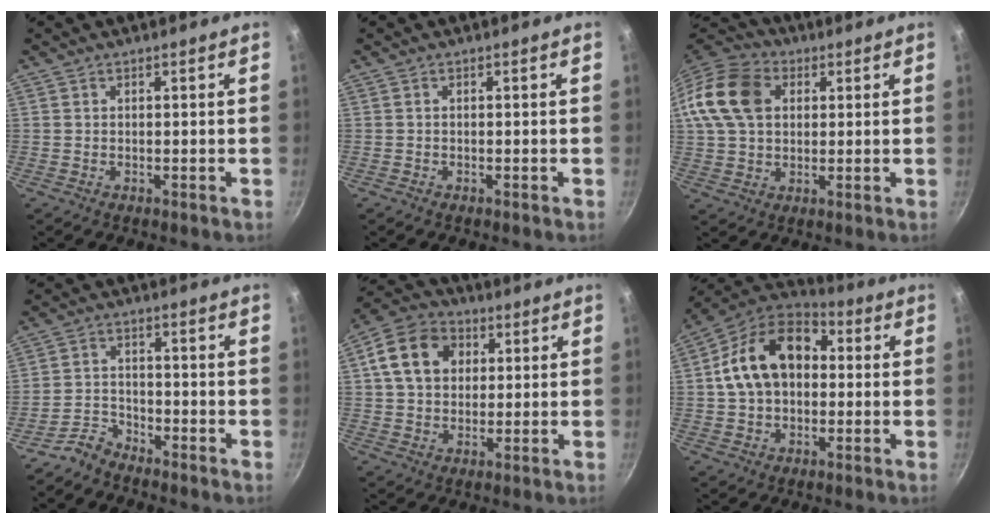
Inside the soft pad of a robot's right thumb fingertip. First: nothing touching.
{"total": 0.0}
{"total": 15.9, "force": [3.8, 11.7, 10.1], "torque": [-0.188, 0.021, 0.056]}
{"total": 4.1, "force": [-3.8, 1.4, 0.4], "torque": [-0.007, 0.037, -0.080]}
{"total": 12.2, "force": [3.1, 9.5, 7.0], "torque": [-0.105, 0.013, 0.038]}
{"total": 17.6, "force": [1.9, 12.3, 12.3], "torque": [-0.188, 0.038, 0.016]}